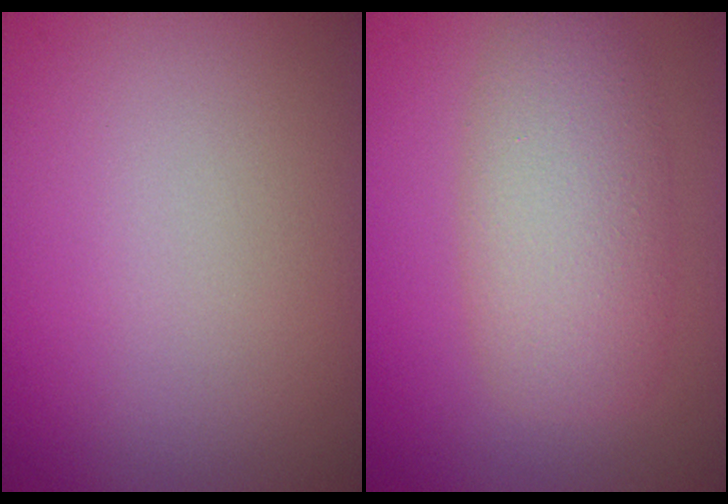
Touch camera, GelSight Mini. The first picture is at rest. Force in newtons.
{"total": 5.4, "press": 5.4, "slide": 0.2}